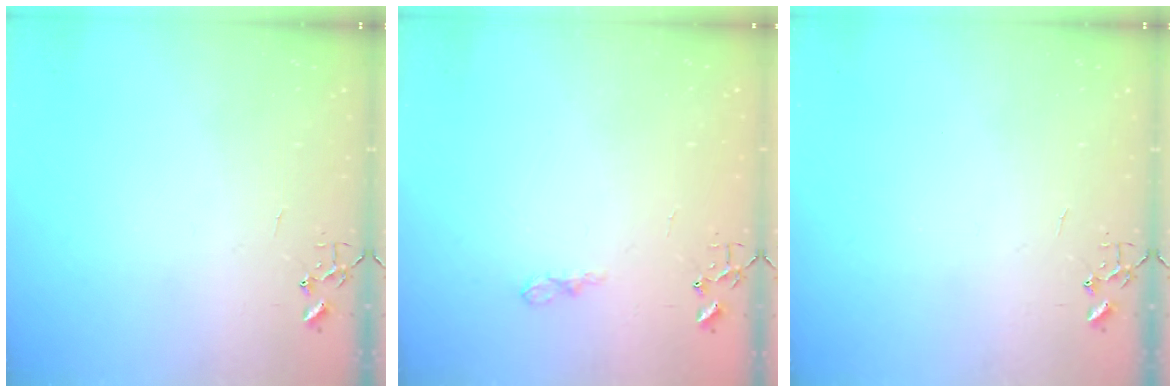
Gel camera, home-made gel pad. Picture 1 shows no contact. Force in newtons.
{"total": 5.9, "press": 5.9, "slide": 0.7}
{"total": 0.0}